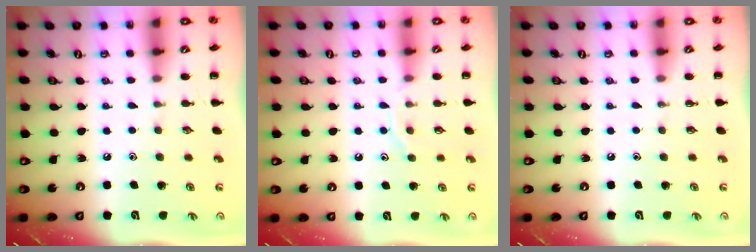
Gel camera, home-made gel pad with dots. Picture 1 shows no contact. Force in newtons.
{"total": 7.5, "press": 7.4, "slide": 0.7}
{"total": 0.0}